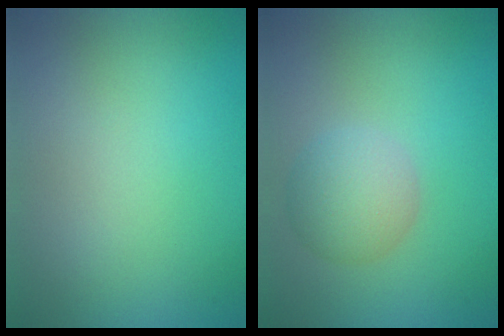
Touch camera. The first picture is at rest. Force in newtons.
{"total": 3.5, "press": 3.5, "slide": 0.1}